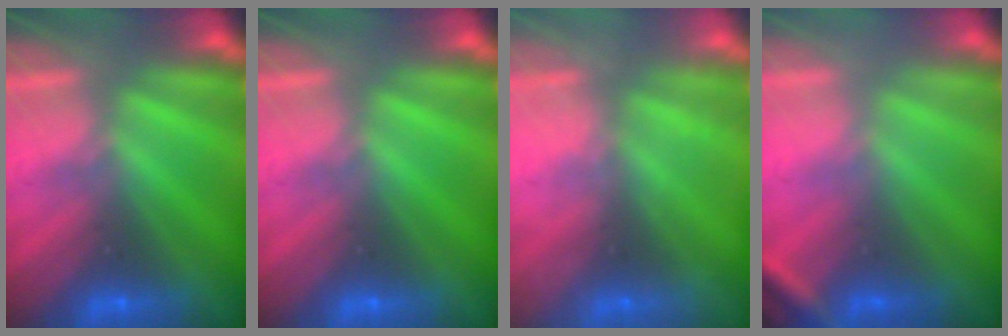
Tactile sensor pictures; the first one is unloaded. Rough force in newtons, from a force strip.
{"total": 0.0}
{"total": 2.1}
{"total": 2.5}